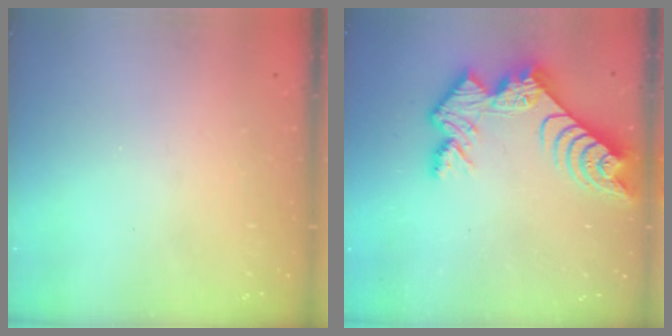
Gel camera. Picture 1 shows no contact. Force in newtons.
{"total": 12.9, "press": 12.9, "slide": 1.0}